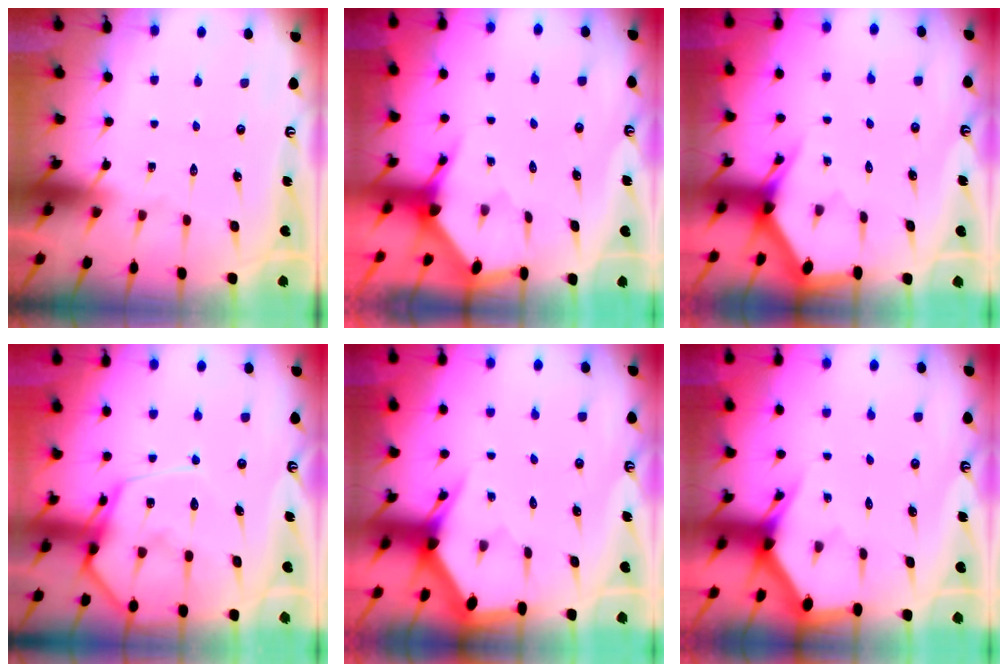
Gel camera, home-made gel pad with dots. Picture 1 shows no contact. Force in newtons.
{"total": 3.1, "press": 3.1, "slide": 0.1}
{"total": 3.0, "press": 3.0, "slide": 0.1}
{"total": 13.3, "press": 13.2, "slide": 1.3}
{"total": 2.9, "press": 2.9, "slide": 0.0}
{"total": 2.9, "press": 2.9, "slide": 0.1}